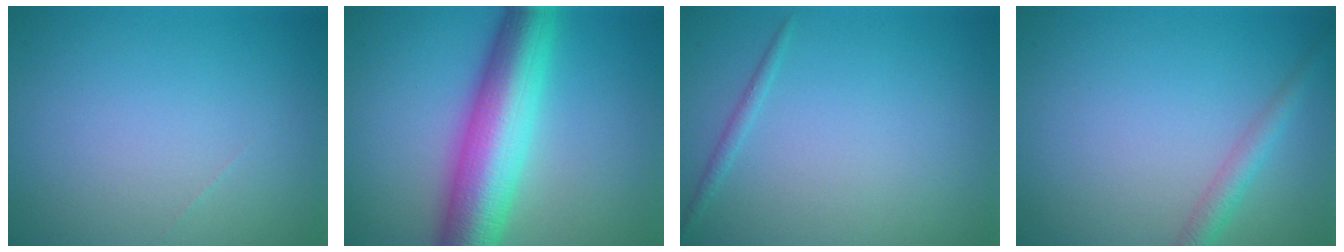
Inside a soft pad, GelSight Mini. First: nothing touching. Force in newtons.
{"total": 9.1, "press": 9.1, "slide": 0.1}
{"total": 0.7, "press": 0.7, "slide": 0.0}
{"total": 2.1, "press": 2.1, "slide": 0.1}